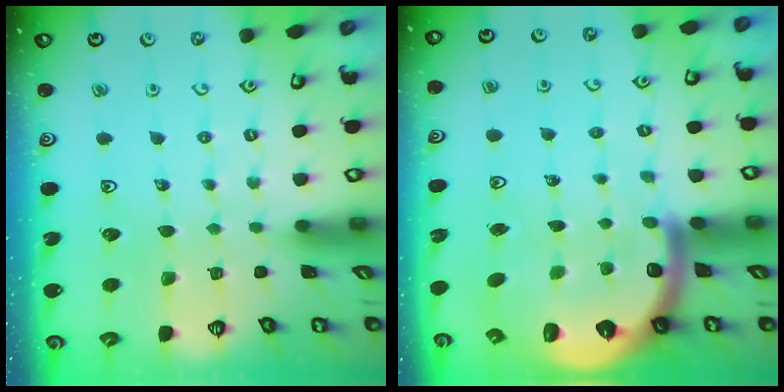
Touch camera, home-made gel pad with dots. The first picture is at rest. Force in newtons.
{"total": 7.9, "press": 7.6, "slide": 2.1}